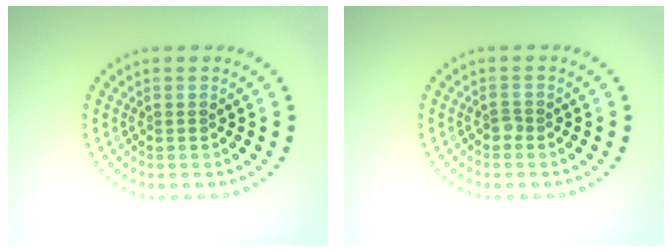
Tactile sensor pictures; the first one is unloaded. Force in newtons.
{"total": 0.8, "press": 0.5, "slide": 0.6}